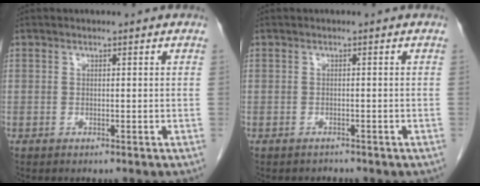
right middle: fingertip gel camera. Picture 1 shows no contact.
{"total": 1.1, "force": [-1.0, 0.5, -0.1], "torque": [-0.008, 0.000, -0.015]}